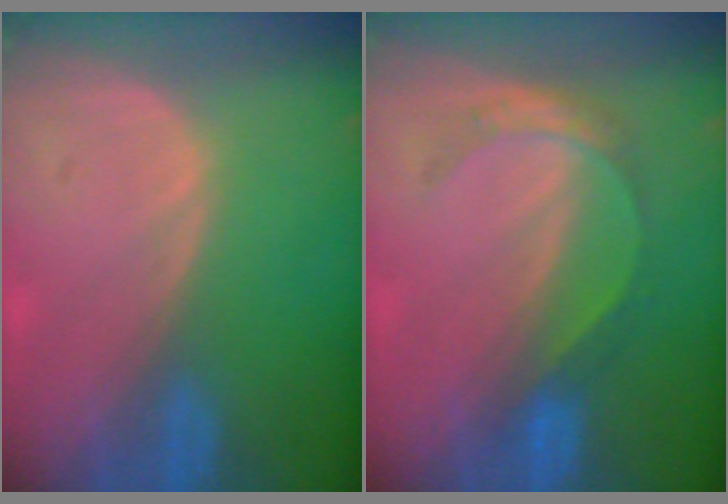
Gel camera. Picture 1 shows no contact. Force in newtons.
{"total": 4.4, "press": 4.1, "slide": 1.4}